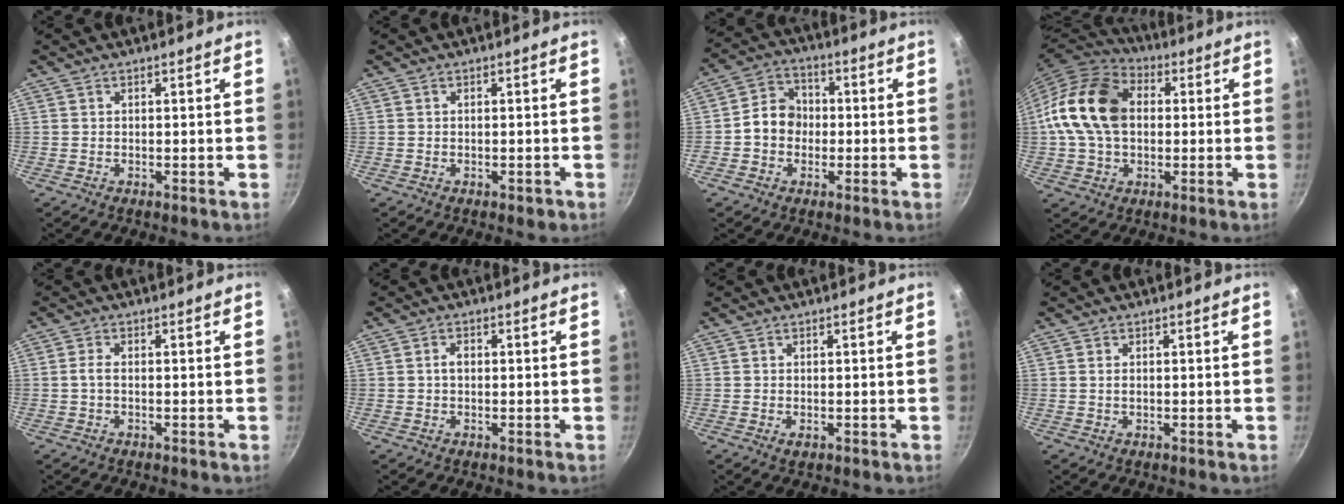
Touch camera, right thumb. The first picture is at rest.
{"total": 1.0, "force": [-0.5, 0.6, 0.7], "torque": [-0.008, 0.003, -0.006]}
{"total": 8.0, "force": [-0.7, 6.8, 4.0], "torque": [-0.034, 0.023, -0.028]}
{"total": 17.6, "force": [1.4, 12.5, 12.2], "torque": [-0.211, 0.027, 0.011]}
{"total": 1.8, "force": [-0.2, 0.8, 1.6], "torque": [-0.041, 0.006, -0.008]}
{"total": 1.9, "force": [0.1, 1.3, 1.3], "torque": [-0.020, 0.007, 0.000]}
{"total": 0.8, "force": [-0.1, 0.5, 0.6], "torque": [-0.010, -0.001, -0.001]}
{"total": 1.0, "force": [0.1, 0.6, 0.8], "torque": [-0.015, 0.001, 0.002]}